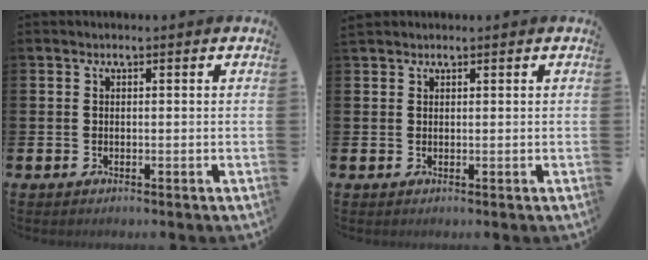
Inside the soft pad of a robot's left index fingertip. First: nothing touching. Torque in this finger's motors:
{"motor_torque": [-0.09, -0.11, 0.05, 0.05]}